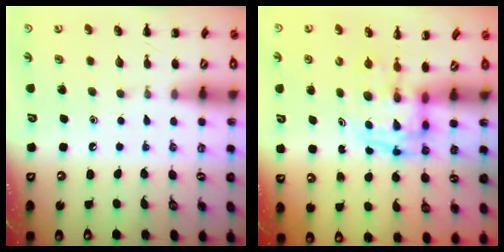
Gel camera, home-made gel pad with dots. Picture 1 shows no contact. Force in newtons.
{"total": 3.7, "press": 3.7, "slide": 0.5}